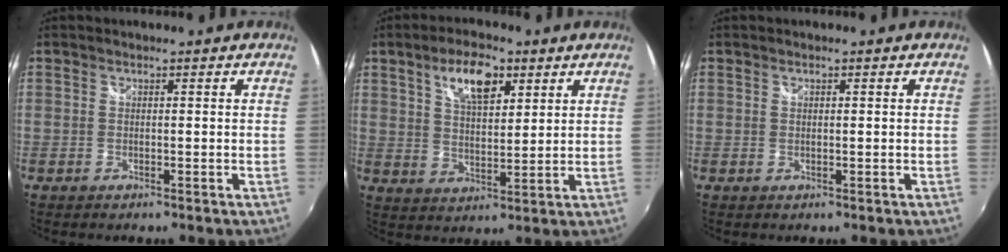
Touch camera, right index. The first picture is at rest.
{"total": 9.1, "force": [4.8, 3.8, 6.7], "torque": [-0.119, 0.015, 0.084]}
{"total": 0.0}